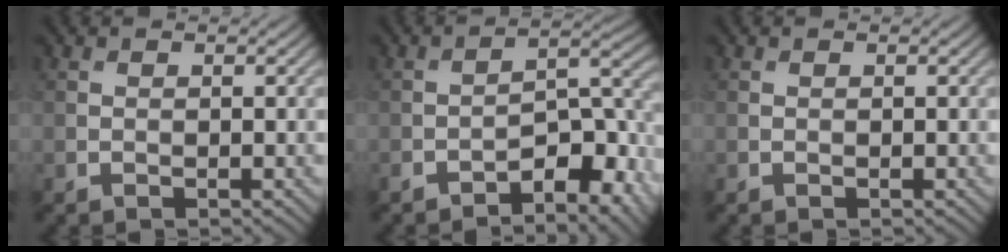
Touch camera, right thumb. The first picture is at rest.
{"total": 7.9, "force": [-4.9, 2.7, 5.5], "torque": [-0.076, 0.006, -0.087]}
{"total": 0.0}